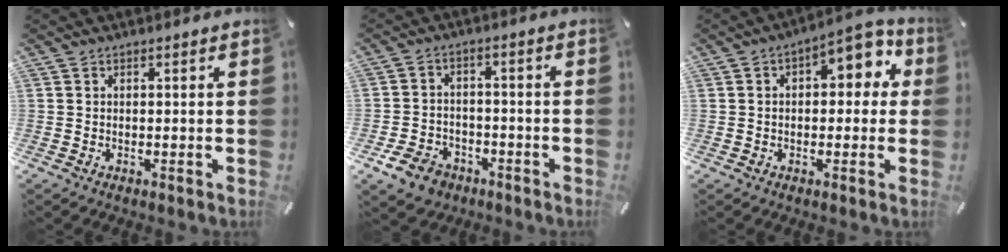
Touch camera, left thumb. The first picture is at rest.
{"total": 7.2, "force": [-4.4, 5.1, 2.6], "torque": [-0.053, 0.032, -0.080]}
{"total": 7.6, "force": [2.2, 4.4, 5.8], "torque": [-0.070, -0.013, 0.029]}